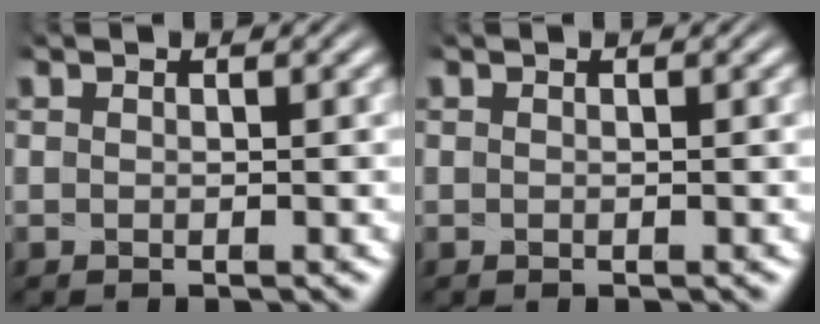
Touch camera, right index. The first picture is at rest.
{"total": 0.0}